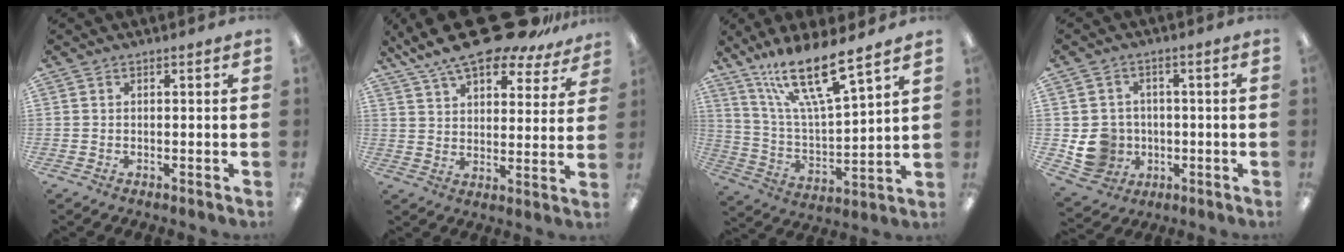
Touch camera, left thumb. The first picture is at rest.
{"total": 16.8, "force": [13.3, 5.2, 8.8], "torque": [-0.152, -0.079, 0.230]}
{"total": 17.6, "force": [13.2, 3.3, 11.2], "torque": [-0.214, -0.079, 0.224]}
{"total": 8.7, "force": [-1.3, 8.2, 2.6], "torque": [-0.071, 0.008, -0.014]}